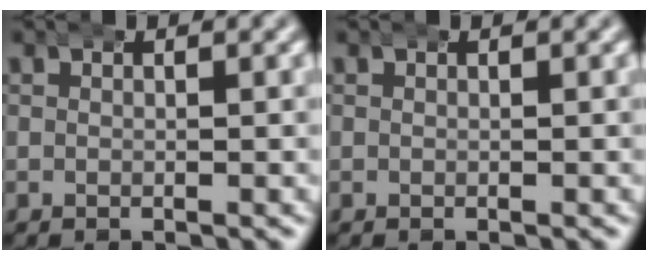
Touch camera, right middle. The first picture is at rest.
{"total": 0.0}